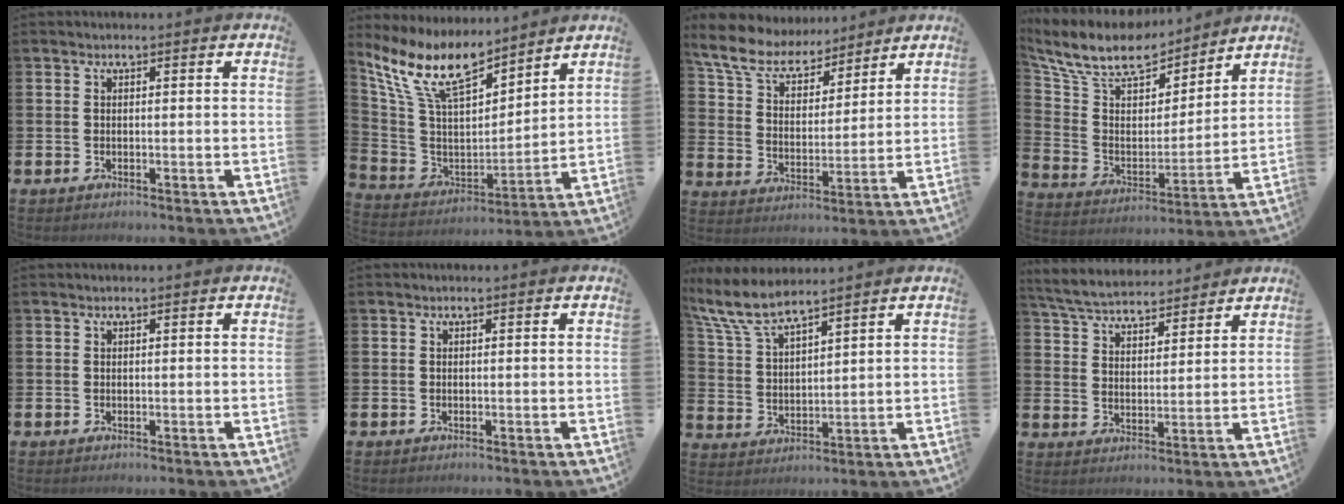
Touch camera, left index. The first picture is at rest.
{"total": 11.4, "force": [9.3, 3.7, 5.4], "torque": [-0.154, -0.053, 0.167]}
{"total": 8.4, "force": [7.6, 2.7, 2.2], "torque": [-0.088, -0.047, 0.140]}
{"total": 11.7, "force": [10.3, 4.0, 3.9], "torque": [-0.119, -0.066, 0.178]}
{"total": 0.0}
{"total": 0.0}
{"total": 7.5, "force": [6.9, 1.2, 2.8], "torque": [-0.082, -0.025, 0.125]}
{"total": 5.9, "force": [5.8, 1.1, 0.8], "torque": [-0.041, -0.032, 0.103]}